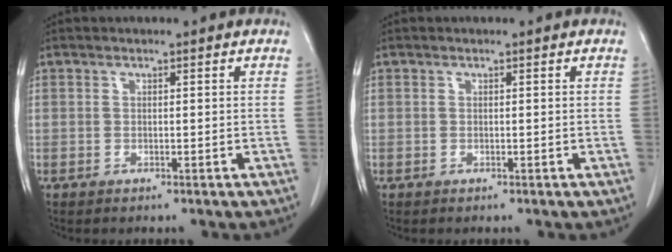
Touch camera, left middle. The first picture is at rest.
{"total": 0.0}